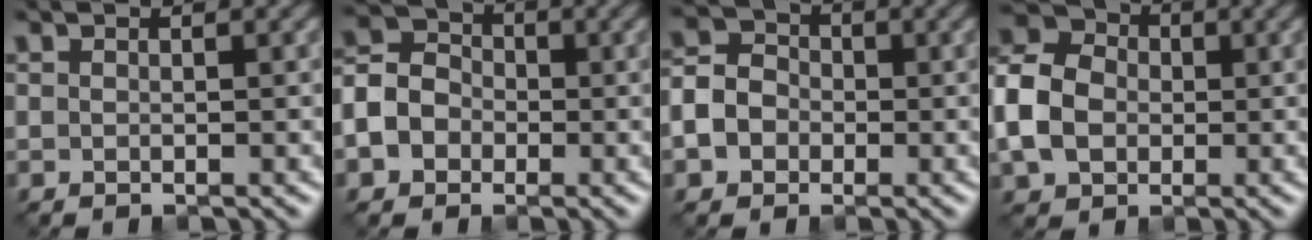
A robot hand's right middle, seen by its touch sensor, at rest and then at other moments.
{"total": 5.2, "force": [-1.8, 4.3, 2.3], "torque": [-0.043, -0.001, -0.035]}
{"total": 4.1, "force": [-1.4, 3.4, 1.8], "torque": [-0.032, -0.003, -0.023]}
{"total": 7.4, "force": [-1.2, 6.0, 4.1], "torque": [-0.115, 0.005, -0.033]}